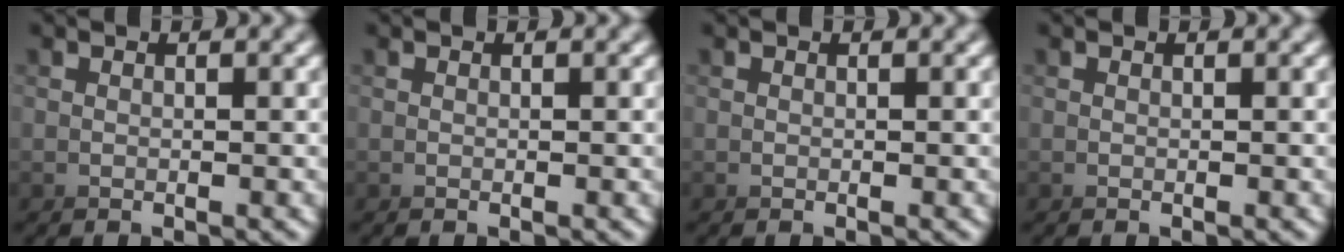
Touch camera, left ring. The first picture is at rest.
{"total": 0.0}
{"total": 0.0}
{"total": 0.0}